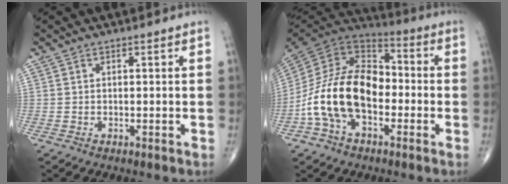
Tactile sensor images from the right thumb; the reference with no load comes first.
{"total": 18.7, "force": [-4.4, 11.9, 13.7], "torque": [-0.243, 0.051, -0.084]}